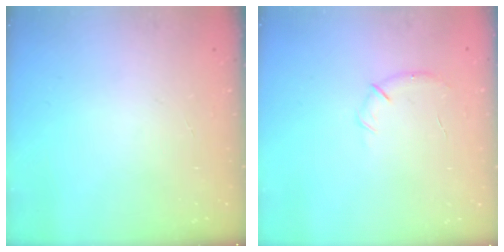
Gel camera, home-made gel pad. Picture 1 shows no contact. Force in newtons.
{"total": 6.3, "press": 6.1, "slide": 1.5}